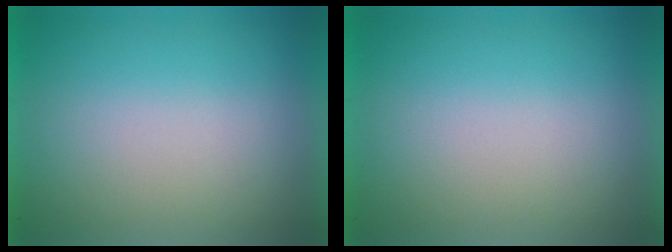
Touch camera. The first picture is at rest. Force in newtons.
{"total": 0.0}